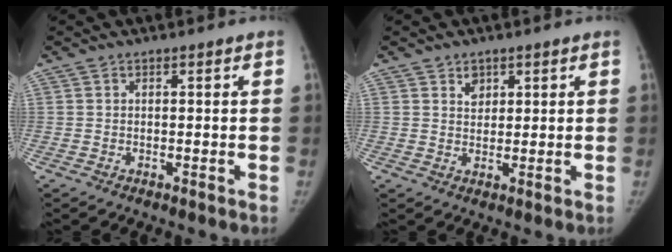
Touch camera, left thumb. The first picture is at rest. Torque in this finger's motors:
{"motor_torque": [0.19, -0.13, 0.57, -0.46, 0.06]}